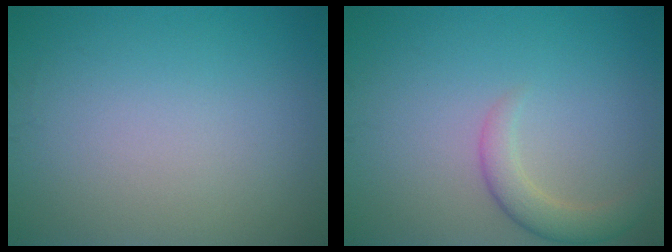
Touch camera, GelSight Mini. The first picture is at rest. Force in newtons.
{"total": 2.7, "press": 2.7, "slide": 0.2}